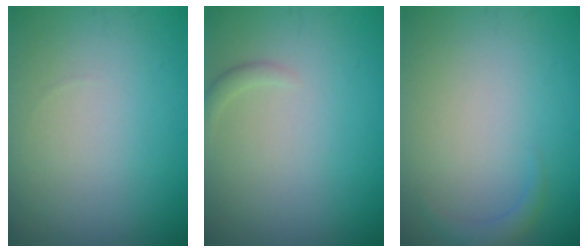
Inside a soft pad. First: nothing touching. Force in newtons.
{"total": 0.8, "press": 0.8, "slide": 0.1}
{"total": 1.1, "press": 1.1, "slide": 0.1}